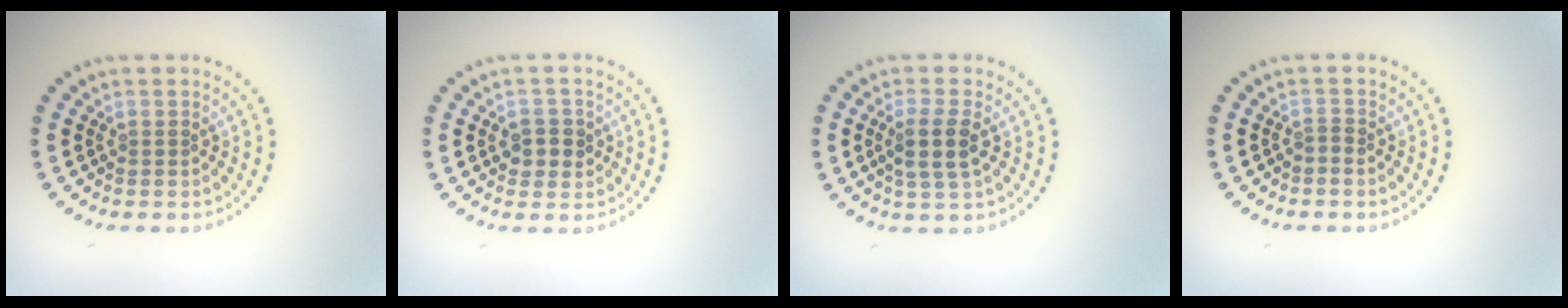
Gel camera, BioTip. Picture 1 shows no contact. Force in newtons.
{"total": 2.3, "press": 2.3, "slide": 0.6}
{"total": 2.8, "press": 2.5, "slide": 1.3}
{"total": 0.6, "press": 0.3, "slide": 0.5}